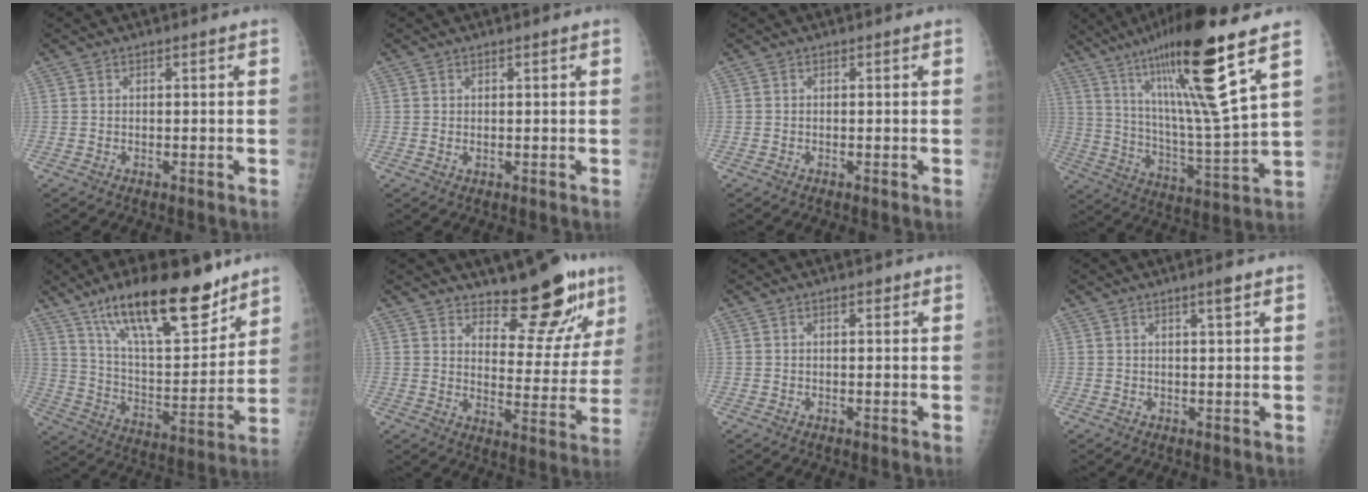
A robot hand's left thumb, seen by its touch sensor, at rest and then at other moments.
{"total": 1.2, "force": [0.5, 0.4, 1.0], "torque": [-0.016, -0.001, 0.011]}
{"total": 0.0}
{"total": 22.9, "force": [12.7, 1.8, 19.0], "torque": [-0.319, -0.059, 0.219]}
{"total": 22.8, "force": [15.7, 7.3, 14.9], "torque": [-0.210, -0.071, 0.267]}
{"total": 13.6, "force": [10.4, 4.7, 7.5], "torque": [-0.055, -0.083, 0.156]}
{"total": 1.1, "force": [0.6, 0.4, 0.7], "torque": [-0.008, -0.001, 0.008]}
{"total": 2.5, "force": [1.5, 0.1, 1.9], "torque": [-0.032, -0.008, 0.025]}